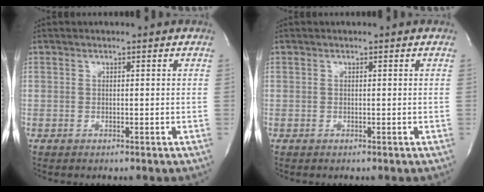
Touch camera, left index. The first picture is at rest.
{"total": 0.0}